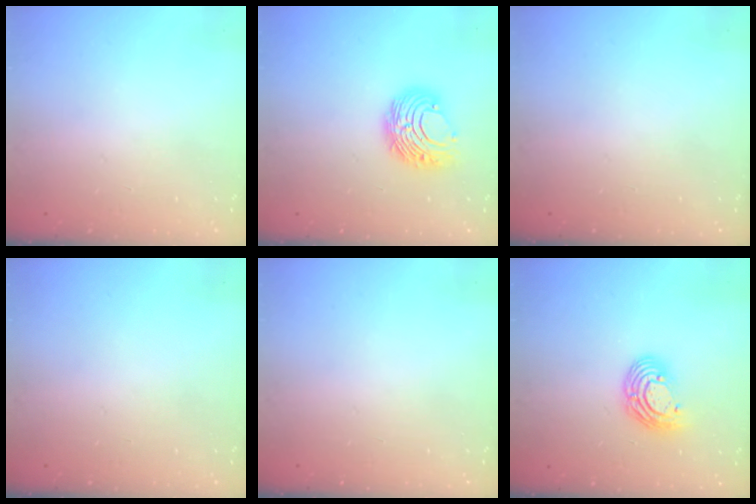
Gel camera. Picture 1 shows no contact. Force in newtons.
{"total": 8.6, "press": 8.6, "slide": 0.5}
{"total": 0.0}
{"total": 0.0}
{"total": 0.0}
{"total": 9.5, "press": 9.4, "slide": 1.7}